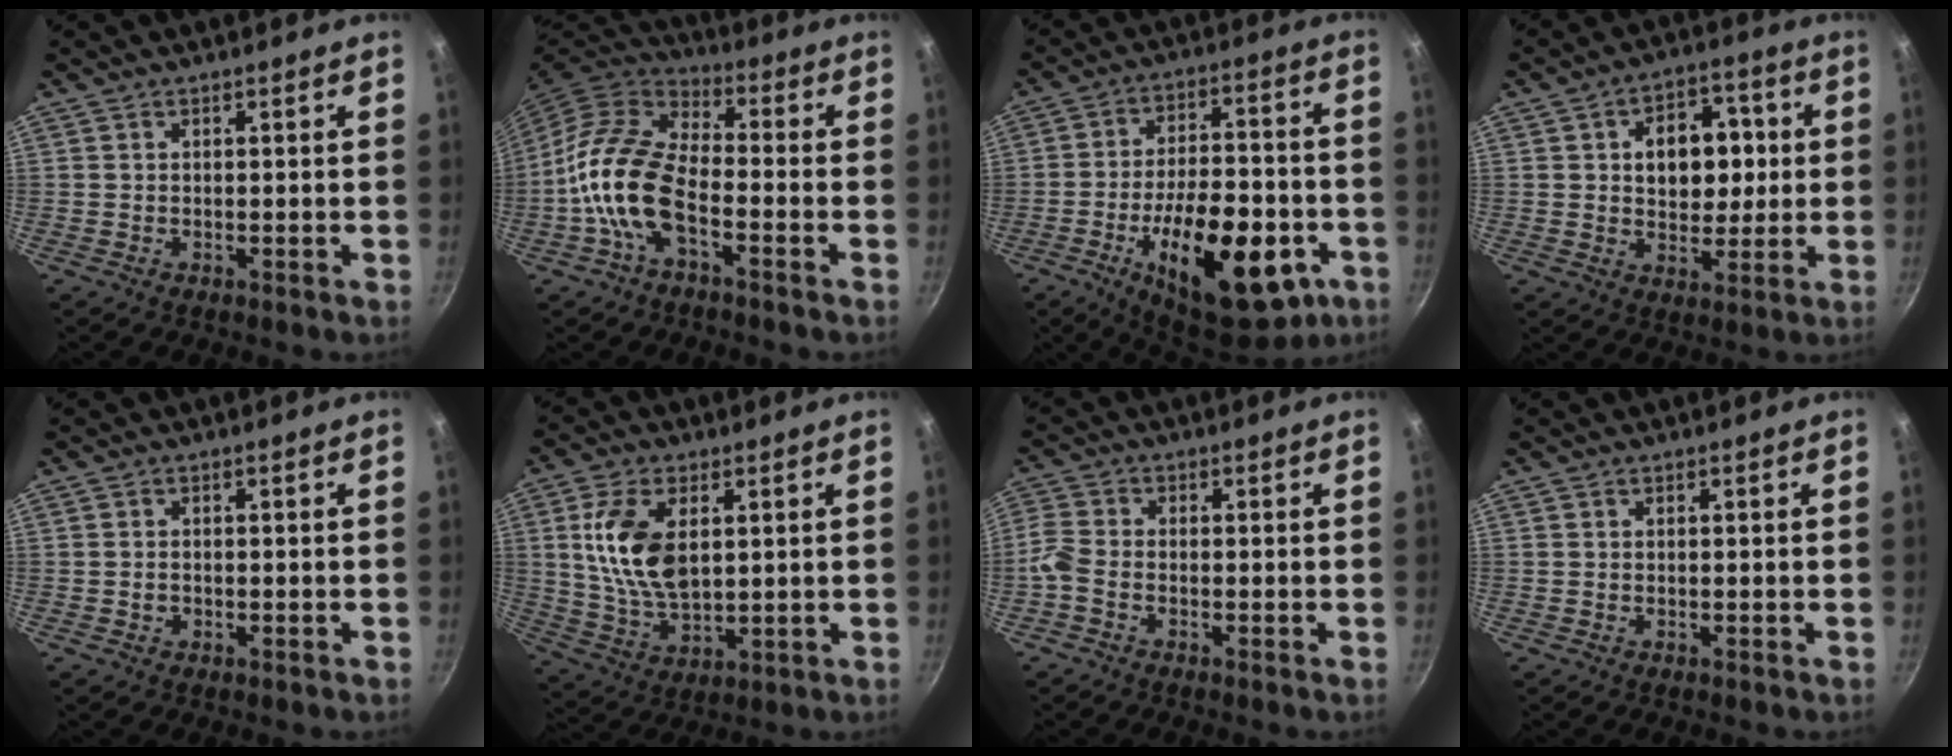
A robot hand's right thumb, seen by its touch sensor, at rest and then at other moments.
{"total": 13.9, "force": [-4.5, 6.9, 11.2], "torque": [-0.207, 0.040, -0.101]}
{"total": 25.7, "force": [-9.5, 11.9, 20.8], "torque": [-0.277, 0.034, -0.126]}
{"total": 12.0, "force": [1.7, 8.4, 8.3], "torque": [-0.075, 0.008, 0.024]}
{"total": 1.1, "force": [-0.3, 0.9, 0.6], "torque": [-0.009, 0.003, -0.006]}
{"total": 13.2, "force": [2.9, 7.4, 10.5], "torque": [-0.191, -0.016, 0.062]}
{"total": 3.7, "force": [-2.1, 2.1, 2.3], "torque": [-0.067, 0.015, -0.060]}
{"total": 0.0}